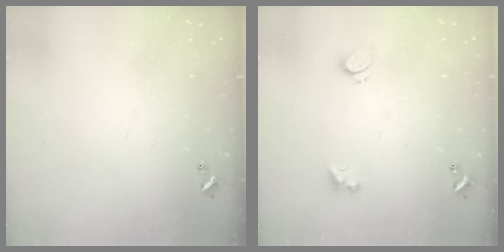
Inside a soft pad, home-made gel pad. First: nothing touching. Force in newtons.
{"total": 2.2, "press": 2.1, "slide": 0.6}